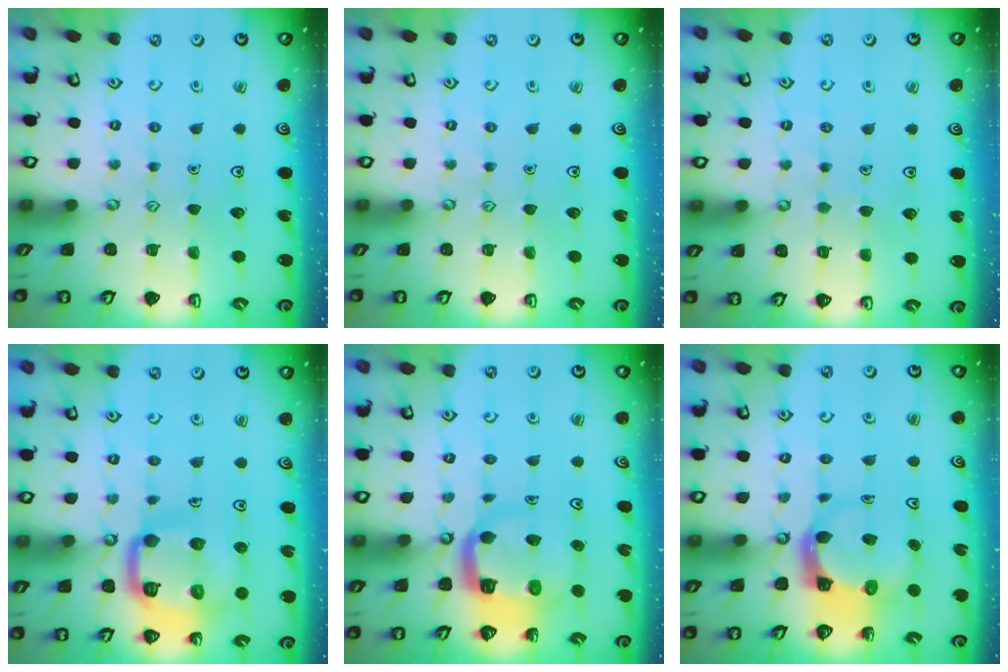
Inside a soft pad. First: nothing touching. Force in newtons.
{"total": 0.0}
{"total": 2.4, "press": 2.4, "slide": 0.2}
{"total": 16.6, "press": 16.5, "slide": 1.6}
{"total": 6.6, "press": 6.5, "slide": 0.9}
{"total": 5.6, "press": 5.6, "slide": 0.8}